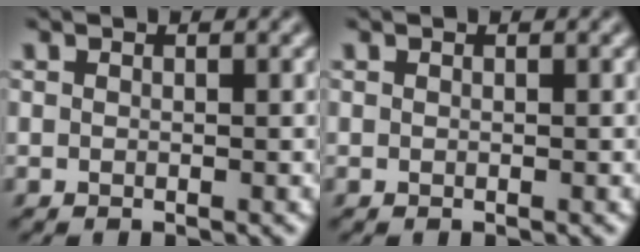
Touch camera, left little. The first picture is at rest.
{"total": 0.0}